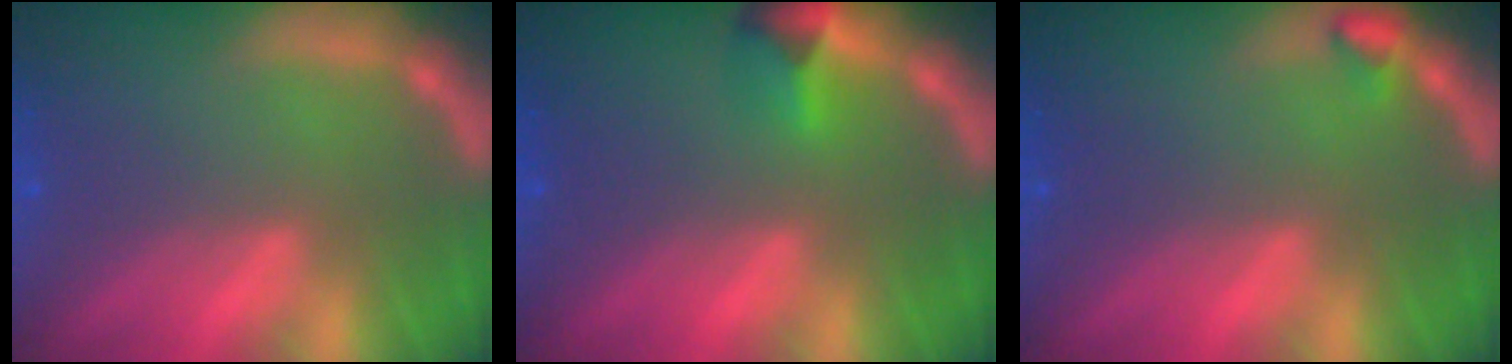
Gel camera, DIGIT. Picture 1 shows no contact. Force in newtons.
{"total": 2.4}
{"total": 0.9}